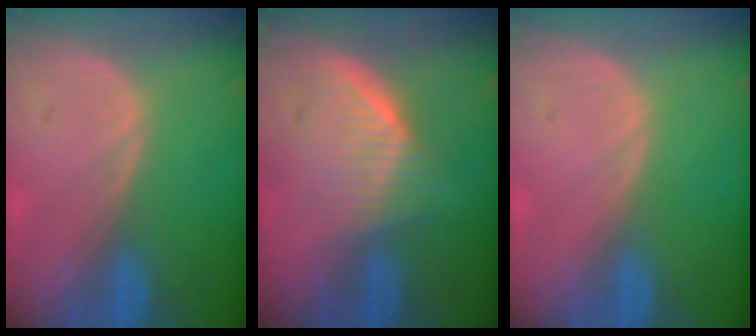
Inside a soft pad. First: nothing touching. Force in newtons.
{"total": 5.4, "press": 5.3, "slide": 1.4}
{"total": 0.0}